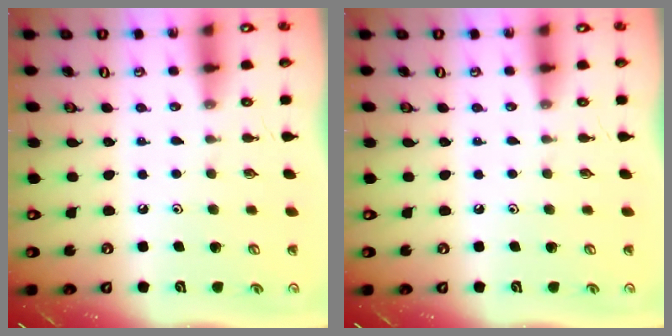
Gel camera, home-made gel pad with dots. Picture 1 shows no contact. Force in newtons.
{"total": 0.0}